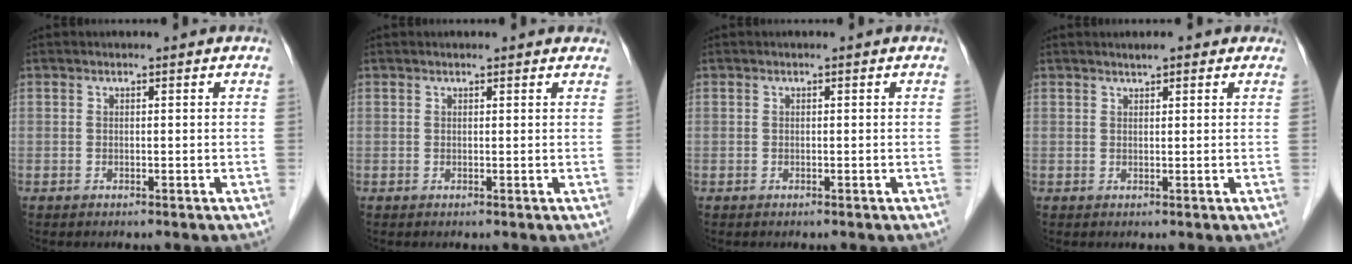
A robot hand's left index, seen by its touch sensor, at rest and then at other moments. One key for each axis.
{"total": 3.2, "fx": 2.9, "fy": 0.9, "fz": 1.0, "tx": -0.012, "ty": 0.016, "tz": 0.024}
{"total": 0.0}
{"total": 2.5, "fx": 2.0, "fy": 0.8, "fz": 1.3, "tx": -0.016, "ty": 0.013, "tz": 0.026}